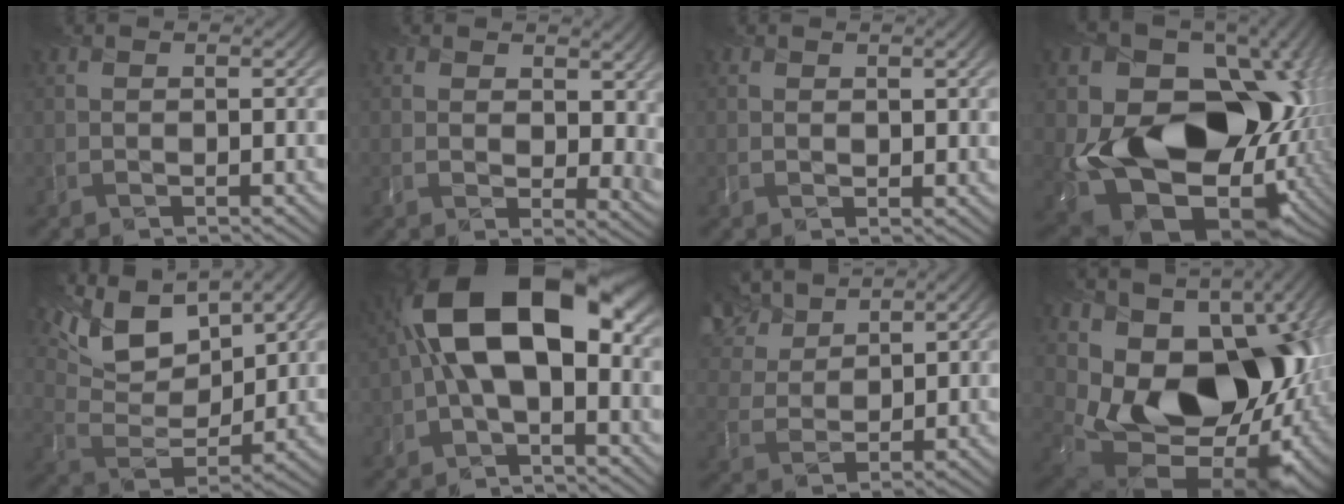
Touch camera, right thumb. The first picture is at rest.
{"total": 8.7, "force": [1.9, 6.2, 5.8], "torque": [-0.072, -0.017, 0.054]}
{"total": 1.1, "force": [0.6, 0.6, 0.8], "torque": [-0.015, -0.002, 0.017]}
{"total": 19.0, "force": [-0.3, 14.9, 11.7], "torque": [-0.187, -0.057, 0.048]}
{"total": 12.4, "force": [8.0, 5.4, 7.7], "torque": [-0.175, 0.007, 0.143]}
{"total": 15.9, "force": [1.5, 8.6, 13.3], "torque": [-0.232, 0.024, 0.010]}
{"total": 7.0, "force": [5.7, 3.0, 2.7], "torque": [-0.075, 0.012, 0.116]}
{"total": 15.9, "force": [2.6, 10.8, 11.3], "torque": [-0.171, -0.031, 0.062]}